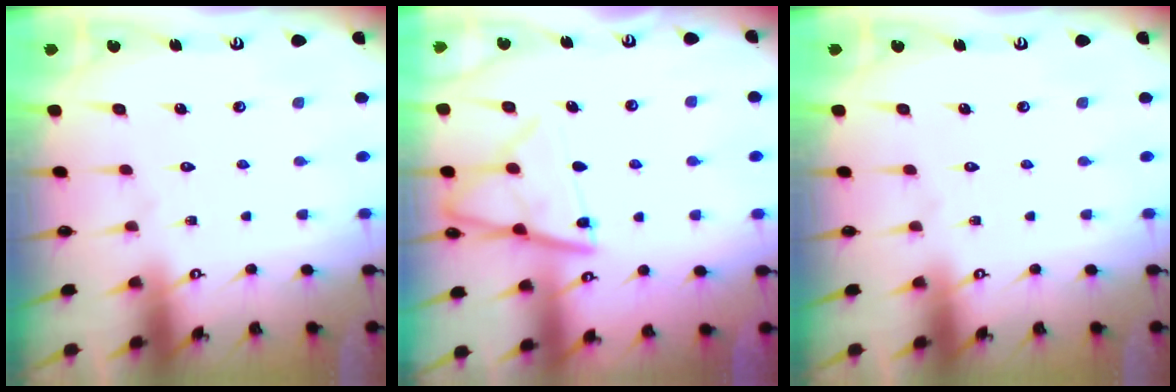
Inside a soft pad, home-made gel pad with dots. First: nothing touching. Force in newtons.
{"total": 12.6, "press": 12.5, "slide": 1.3}
{"total": 0.0}